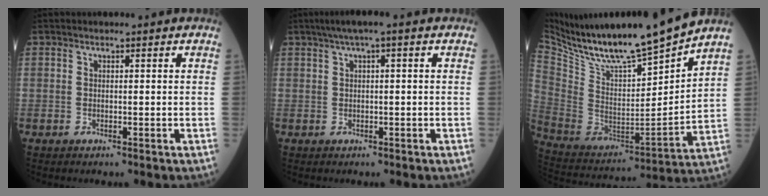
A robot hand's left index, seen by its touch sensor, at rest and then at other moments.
{"total": 3.8, "force": [2.0, 0.1, 3.3], "torque": [-0.057, 0.018, 0.033]}
{"total": 19.8, "force": [17.6, 0.6, 9.2], "torque": [-0.179, -0.031, 0.309]}